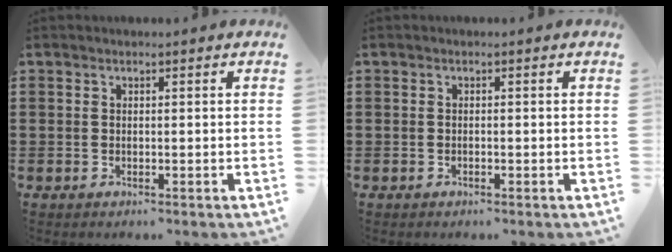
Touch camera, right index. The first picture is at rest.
{"total": 0.0}